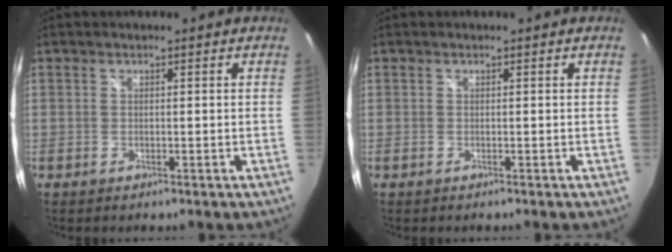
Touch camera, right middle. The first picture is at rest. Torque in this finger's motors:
{"motor_torque": [0.04, 0.07, 0.00, 0.00]}